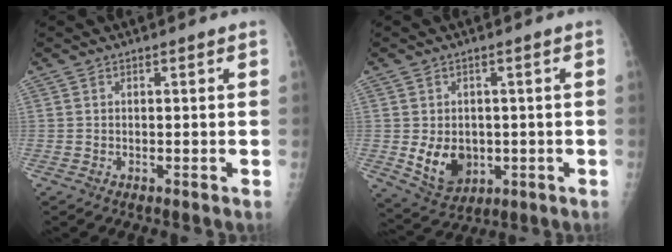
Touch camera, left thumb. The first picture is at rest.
{"total": 8.0, "force": [-0.9, 6.2, 5.0], "torque": [-0.058, -0.009, 0.007]}